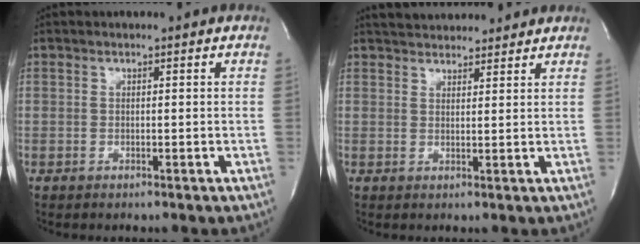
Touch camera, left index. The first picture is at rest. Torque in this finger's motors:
{"motor_torque": [-0.20, -0.10, 0.35, 0.07]}